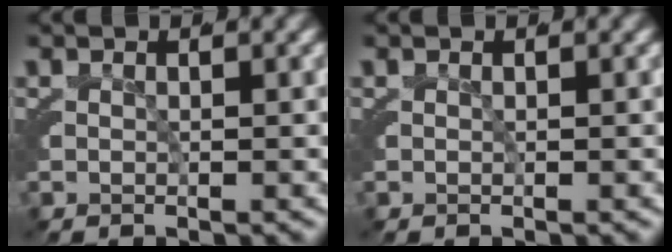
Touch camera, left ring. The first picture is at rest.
{"total": 0.0}